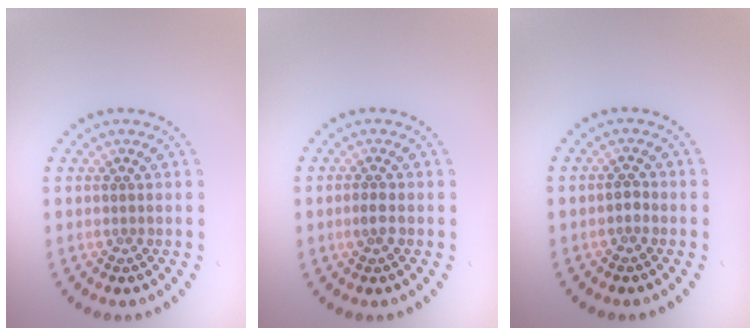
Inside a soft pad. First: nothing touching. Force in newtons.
{"total": 1.2, "press": 1.1, "slide": 0.4}
{"total": 0.7, "press": 0.7, "slide": 0.3}